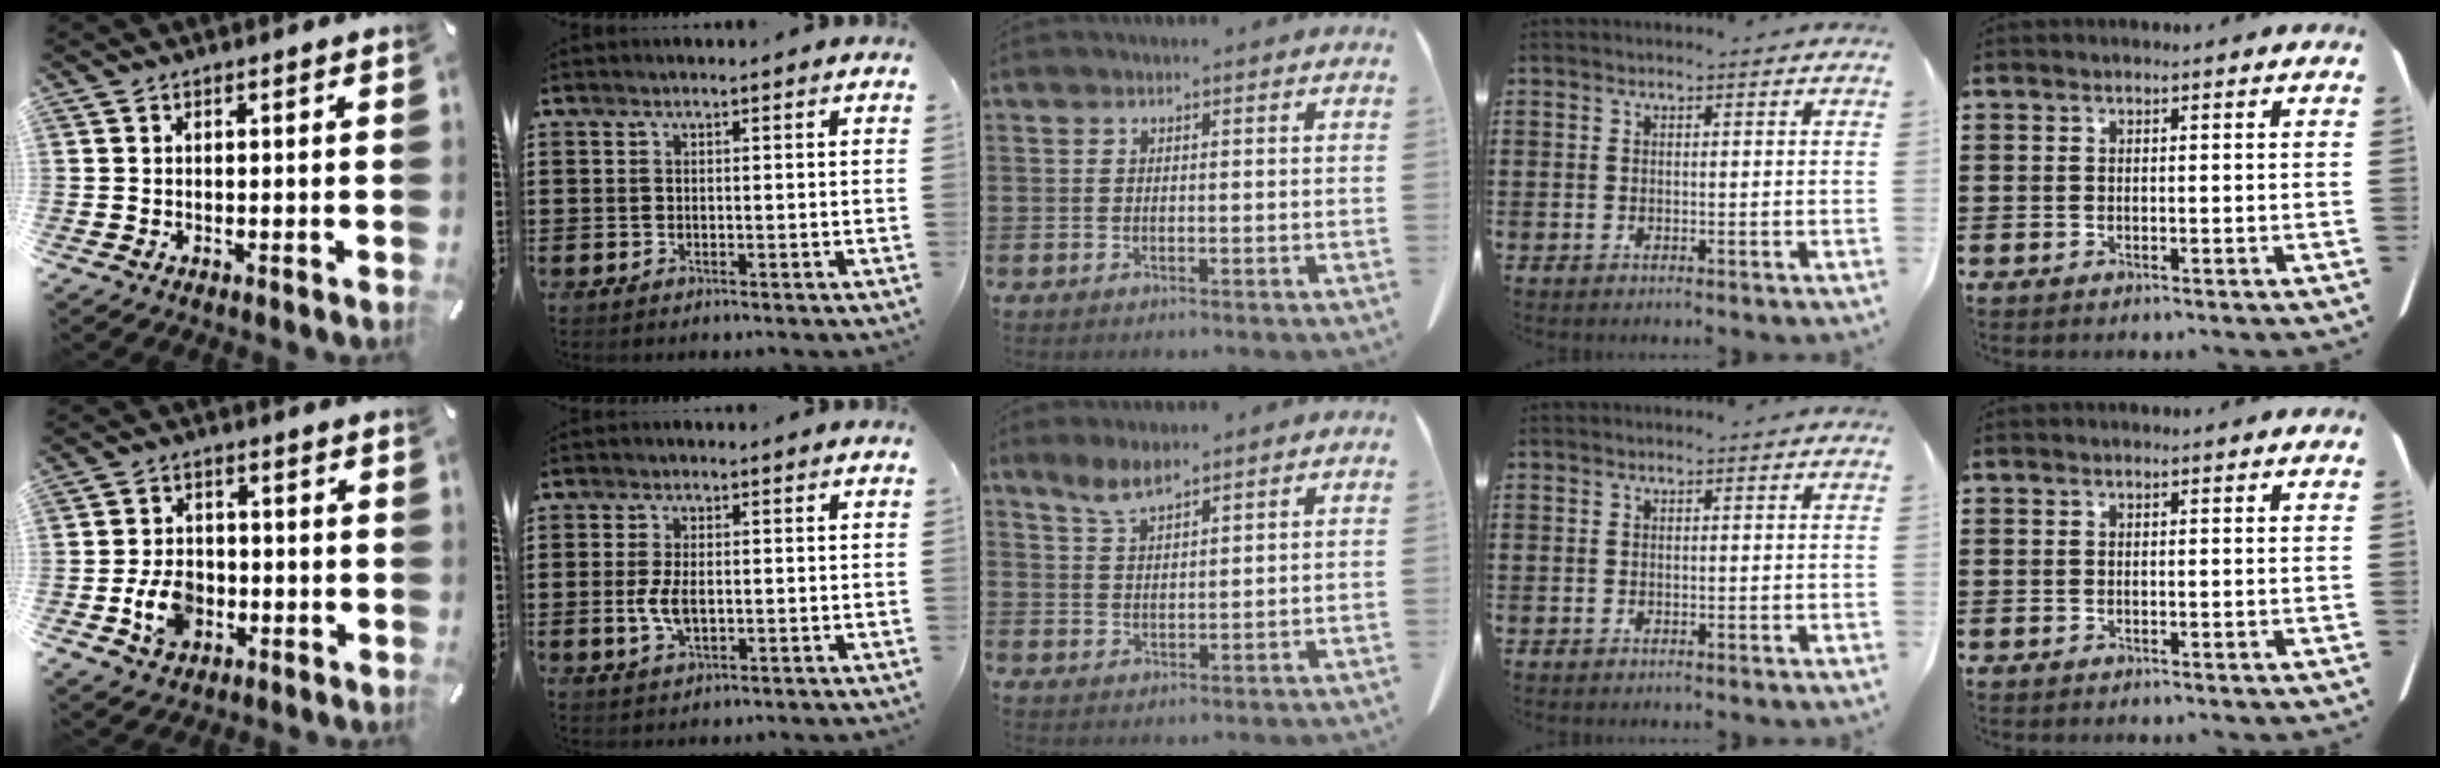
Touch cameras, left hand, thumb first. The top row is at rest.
{"thumb": {"total": 8.1, "force": [-2.3, 6.3, 4.5], "torque": [-0.093, 0.010, -0.041]}, "index": {"total": 4.2, "force": [-0.5, 2.1, 3.7], "torque": [-0.090, -0.004, -0.015]}, "middle": {"total": 4.0, "force": [3.1, 0.8, 2.3], "torque": [-0.054, -0.003, 0.058]}}